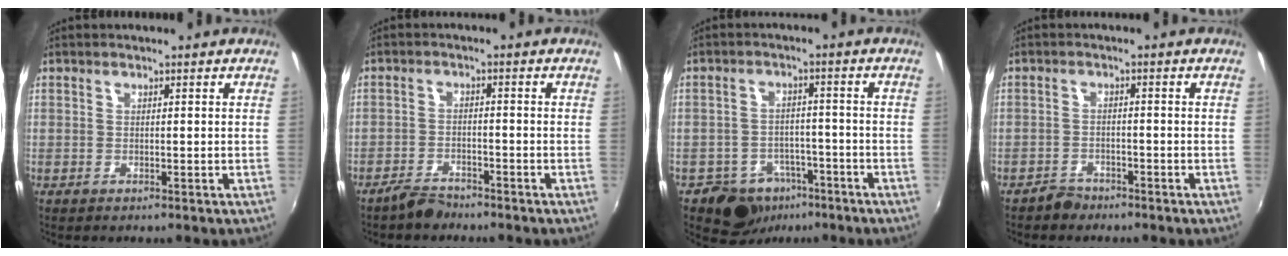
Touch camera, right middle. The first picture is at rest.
{"total": 3.8, "force": [-3.4, 1.1, 1.0], "torque": [-0.033, 0.002, -0.061]}
{"total": 7.7, "force": [-5.1, 5.5, 1.4], "torque": [-0.028, 0.031, -0.066]}
{"total": 2.8, "force": [-2.4, 1.4, 0.2], "torque": [-0.010, 0.007, -0.042]}